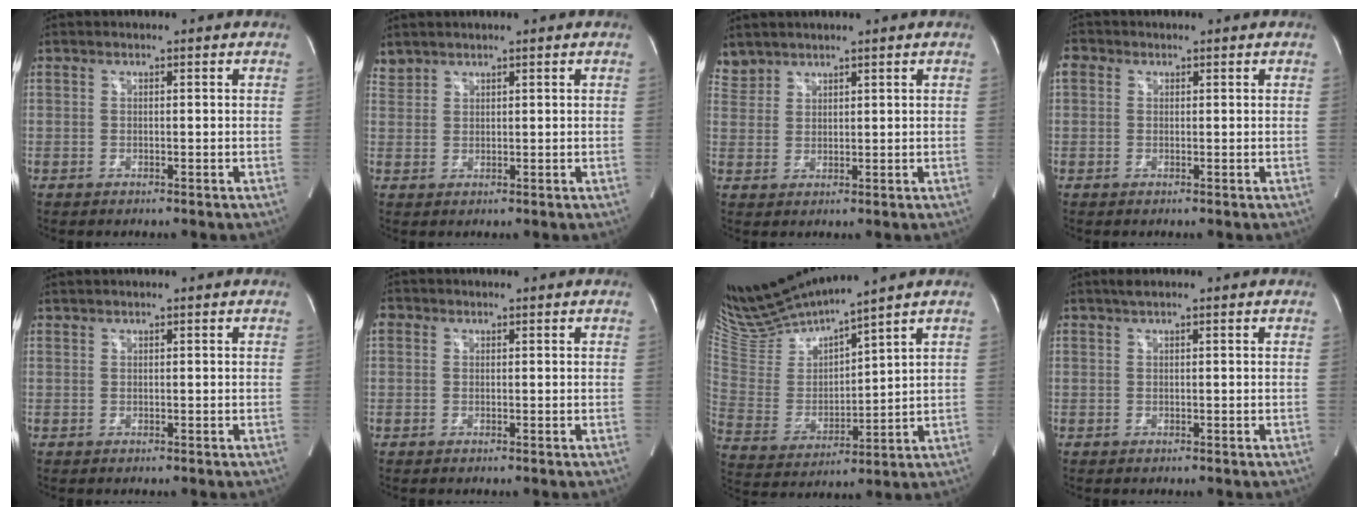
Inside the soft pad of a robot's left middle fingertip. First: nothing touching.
{"total": 1.9, "force": [1.8, 0.5, -0.2], "torque": [0.001, 0.011, 0.040]}
{"total": 3.1, "force": [2.9, 1.1, -0.3], "torque": [0.006, 0.013, 0.063]}
{"total": 2.0, "force": [0.7, 1.7, 0.7], "torque": [-0.013, 0.015, 0.012]}
{"total": 0.6, "force": [0.6, -0.1, 0.1], "torque": [-0.008, 0.011, 0.018]}
{"total": 1.5, "force": [0.6, 1.3, 0.4], "torque": [-0.005, 0.012, 0.010]}
{"total": 13.6, "force": [12.8, -0.6, 4.7], "torque": [-0.103, -0.010, 0.262]}
{"total": 1.2, "force": [0.8, 0.0, 0.8], "torque": [-0.019, 0.013, 0.016]}